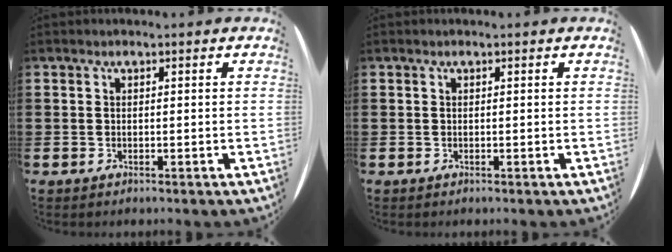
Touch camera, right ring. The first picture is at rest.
{"total": 0.0}